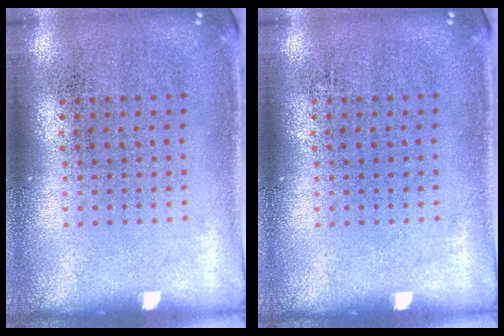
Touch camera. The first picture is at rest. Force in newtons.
{"total": 0.0}